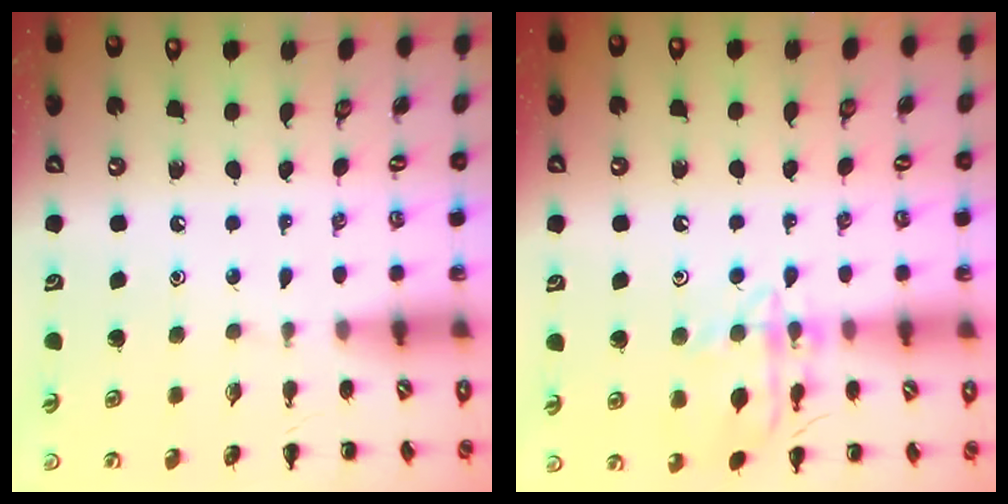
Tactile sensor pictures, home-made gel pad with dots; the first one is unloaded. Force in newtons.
{"total": 13.7, "press": 13.7, "slide": 0.6}